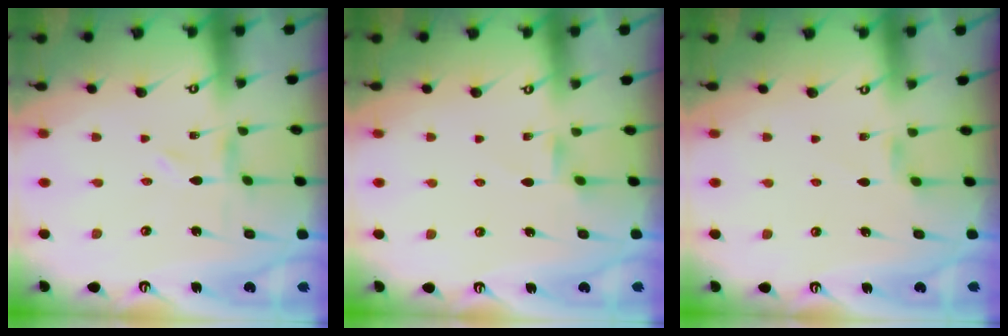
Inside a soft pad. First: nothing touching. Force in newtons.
{"total": 2.5, "press": 2.5, "slide": 0.4}
{"total": 2.9, "press": 2.8, "slide": 0.4}